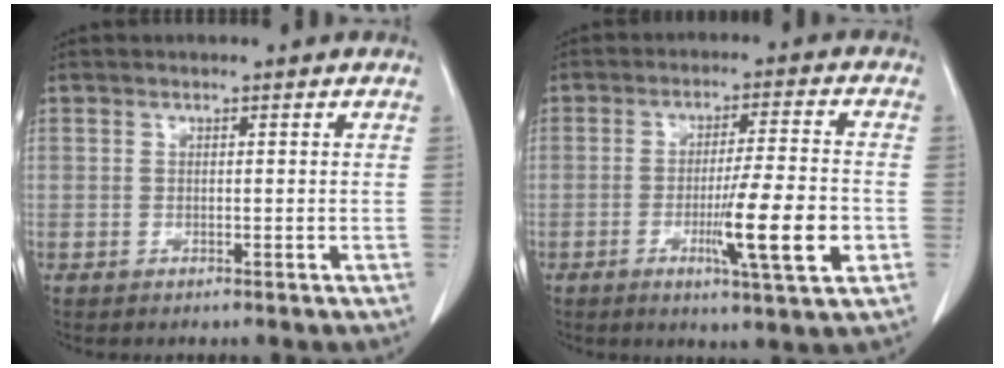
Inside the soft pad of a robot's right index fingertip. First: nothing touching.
{"total": 10.6, "force": [-3.1, 0.0, 10.1], "torque": [-0.162, -0.017, -0.050]}